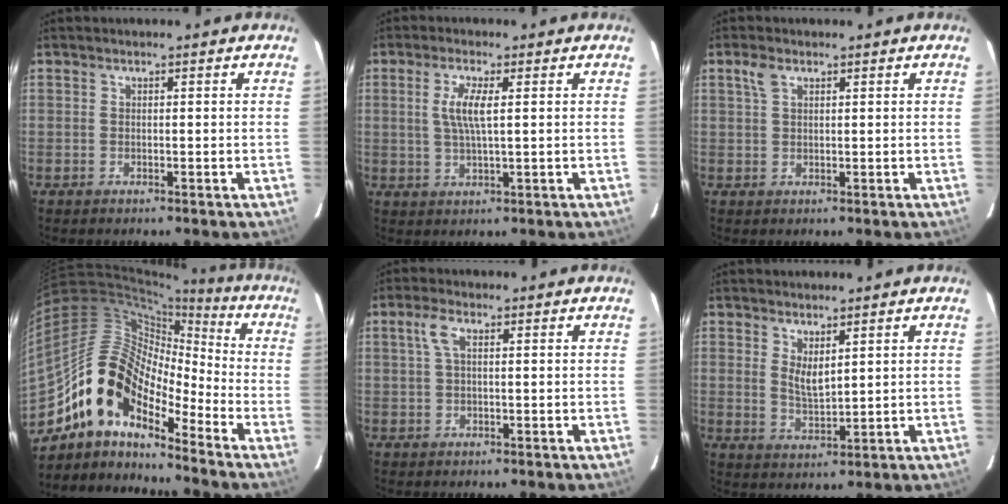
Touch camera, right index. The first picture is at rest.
{"total": 4.9, "force": [1.0, 0.8, 4.7], "torque": [-0.094, -0.002, 0.019]}
{"total": 2.4, "force": [1.3, 1.3, 1.6], "torque": [-0.034, 0.007, 0.027]}
{"total": 14.8, "force": [-10.7, 6.4, 7.8], "torque": [-0.134, 0.014, -0.219]}
{"total": 3.0, "force": [0.8, 1.0, 2.7], "torque": [-0.059, 0.008, 0.016]}
{"total": 4.0, "force": [2.1, 1.5, 3.1], "torque": [-0.054, -0.010, 0.039]}